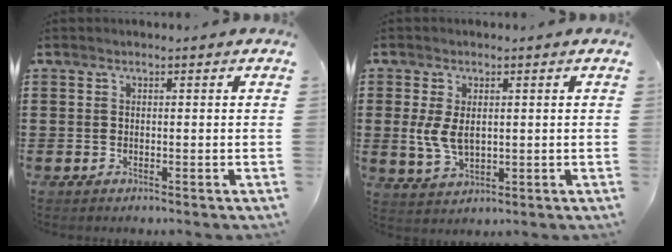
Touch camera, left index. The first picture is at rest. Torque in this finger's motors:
{"motor_torque": [0.88, -0.21, 0.40, 0.13]}